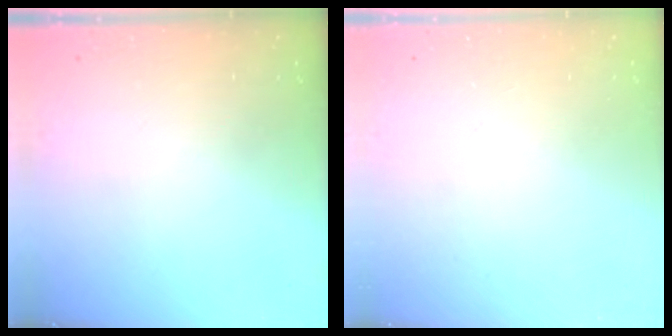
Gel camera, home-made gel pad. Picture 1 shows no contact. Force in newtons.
{"total": 0.0}